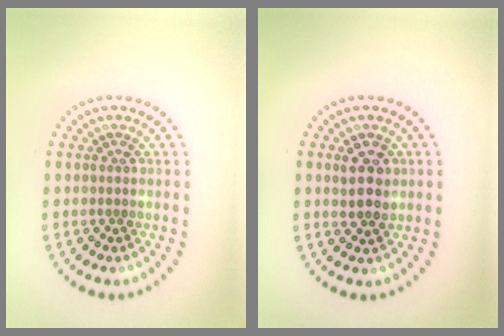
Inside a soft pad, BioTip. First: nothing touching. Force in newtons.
{"total": 2.5, "press": 2.4, "slide": 0.6}